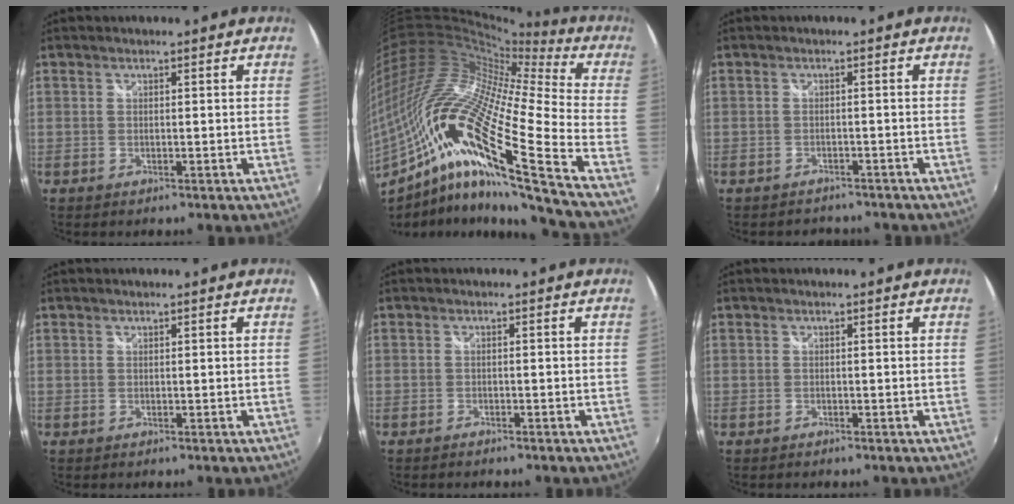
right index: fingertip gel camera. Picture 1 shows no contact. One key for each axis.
{"total": 25.1, "fx": -10.1, "fy": 2.3, "fz": 22.8, "tx": -0.364, "ty": -0.071, "tz": -0.199}
{"total": 3.7, "fx": -3.3, "fy": 1.7, "fz": 0.5, "tx": -0.018, "ty": -0.009, "tz": -0.047}
{"total": 0.0}
{"total": 1.2, "fx": -1.0, "fy": 0.3, "fz": 0.5, "tx": -0.012, "ty": -0.005, "tz": -0.018}
{"total": 0.0}